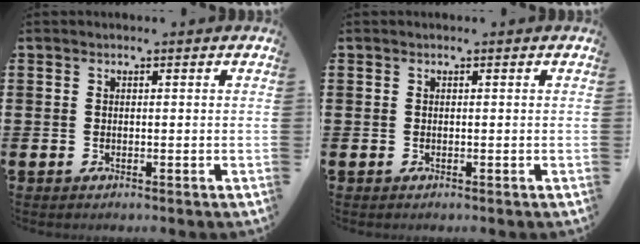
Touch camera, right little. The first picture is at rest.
{"total": 0.0}